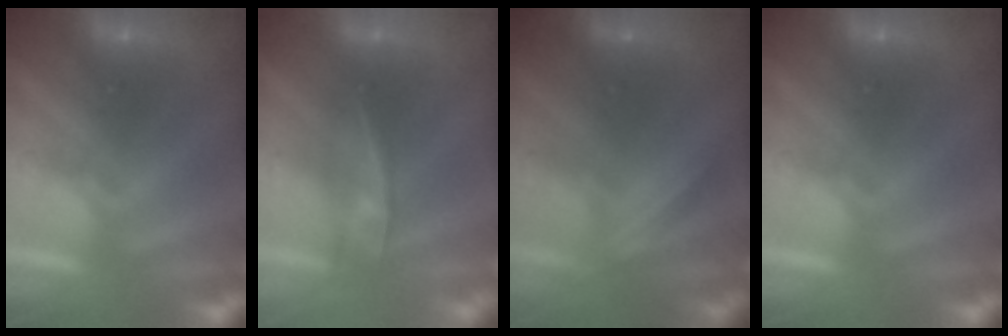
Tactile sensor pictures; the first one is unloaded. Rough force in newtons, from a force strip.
{"total": 2.3}
{"total": 2.0}
{"total": 0.0}